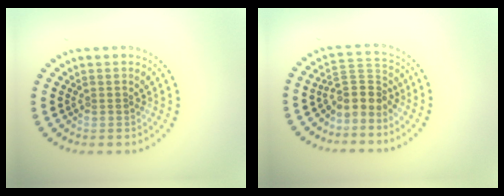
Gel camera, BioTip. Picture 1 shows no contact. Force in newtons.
{"total": 3.2, "press": 2.5, "slide": 2.1}